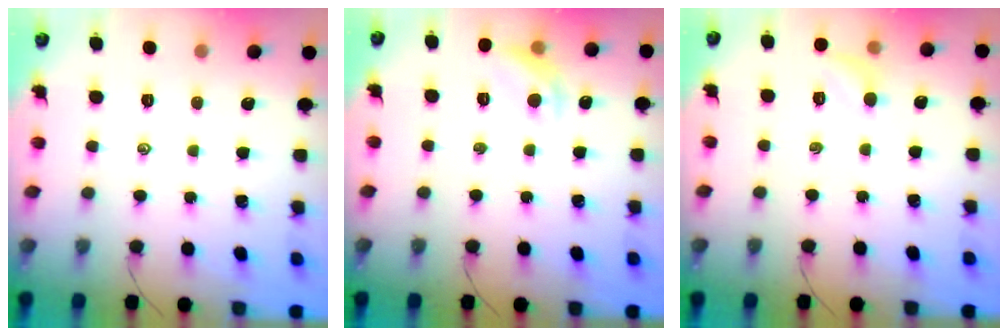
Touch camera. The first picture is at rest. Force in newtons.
{"total": 8.3, "press": 8.3, "slide": 0.9}
{"total": 6.6, "press": 6.3, "slide": 1.9}